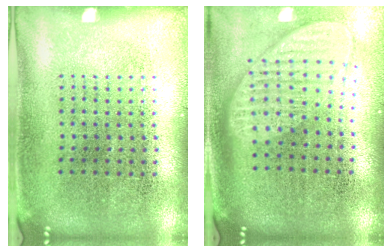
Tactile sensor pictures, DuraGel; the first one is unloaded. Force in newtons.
{"total": 2.0, "press": 1.6, "slide": 1.2}